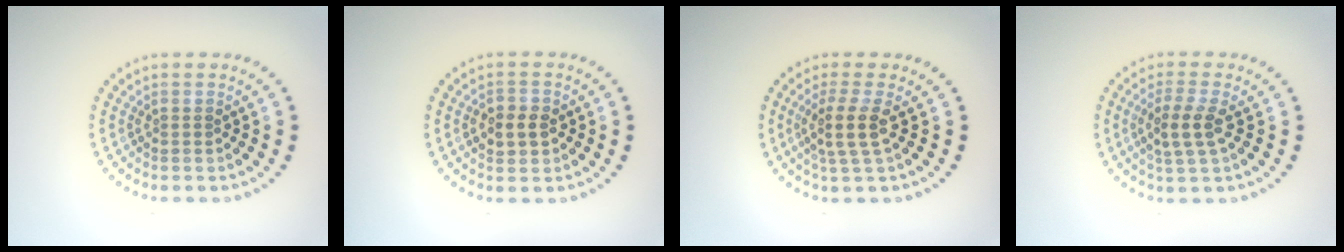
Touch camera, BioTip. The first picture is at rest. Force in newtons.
{"total": 2.4, "press": 2.4, "slide": 0.3}
{"total": 2.8, "press": 2.3, "slide": 1.6}
{"total": 2.9, "press": 2.7, "slide": 1.2}